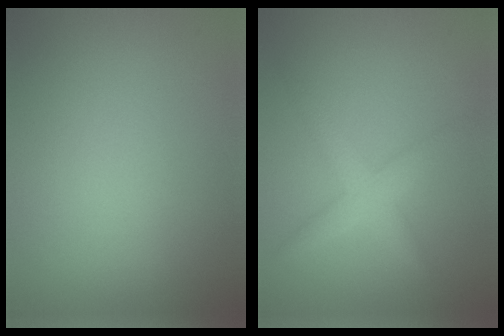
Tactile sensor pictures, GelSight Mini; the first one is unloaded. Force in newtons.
{"total": 2.8, "press": 2.8, "slide": 0.2}